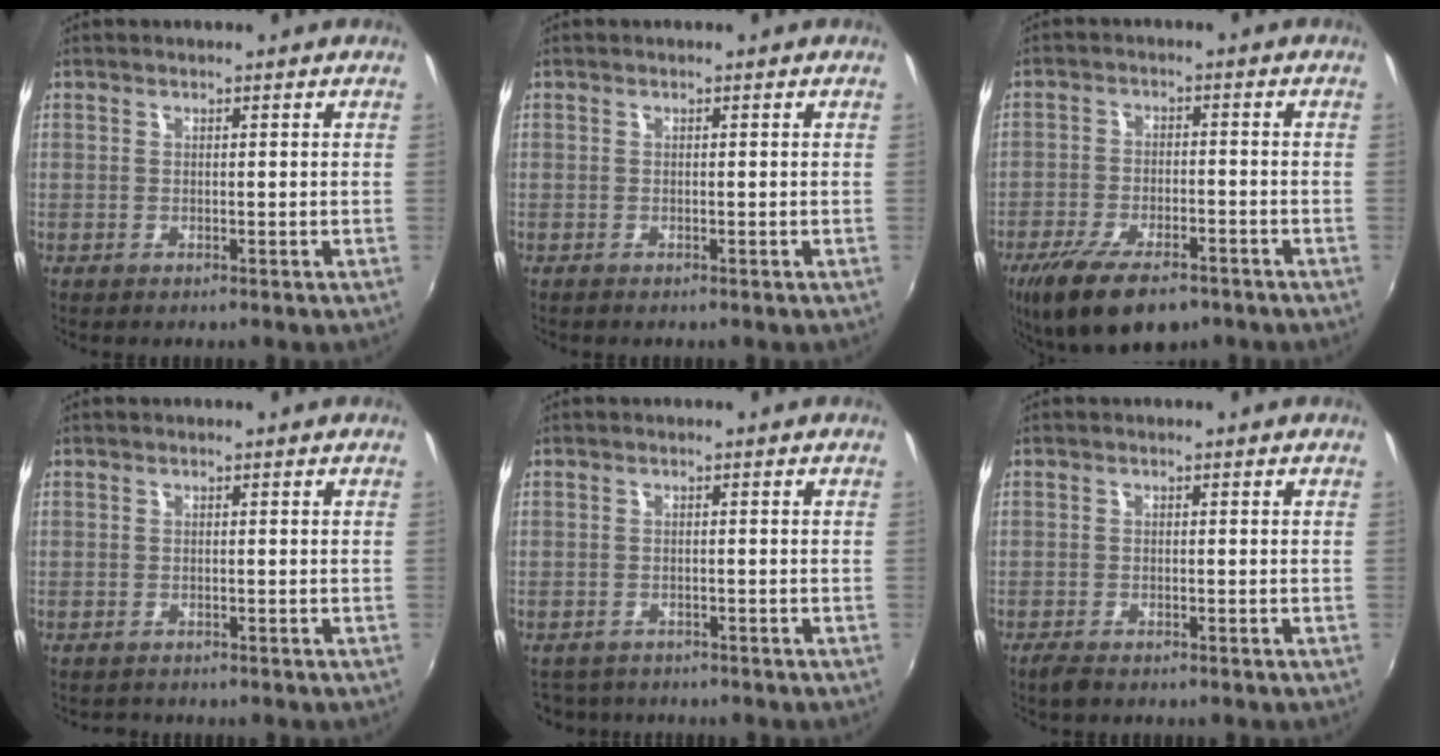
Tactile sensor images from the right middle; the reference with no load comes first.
{"total": 0.0}
{"total": 13.4, "force": [-9.1, 5.1, 8.4], "torque": [-0.181, -0.035, -0.155]}
{"total": 1.0, "force": [-0.8, 0.4, -0.2], "torque": [-0.001, 0.001, -0.015]}
{"total": 4.2, "force": [-3.7, 1.8, 0.7], "torque": [-0.024, -0.010, -0.059]}
{"total": 2.2, "force": [-1.8, 0.6, 1.0], "torque": [-0.027, -0.006, -0.036]}